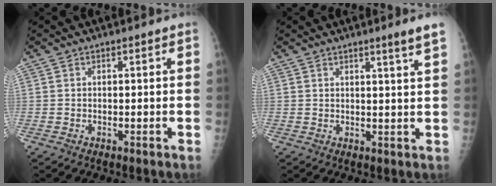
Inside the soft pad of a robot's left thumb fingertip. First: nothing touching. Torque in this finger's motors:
{"motor_torque": [1.61, 0.86, 1.00, -0.85, 0.07]}